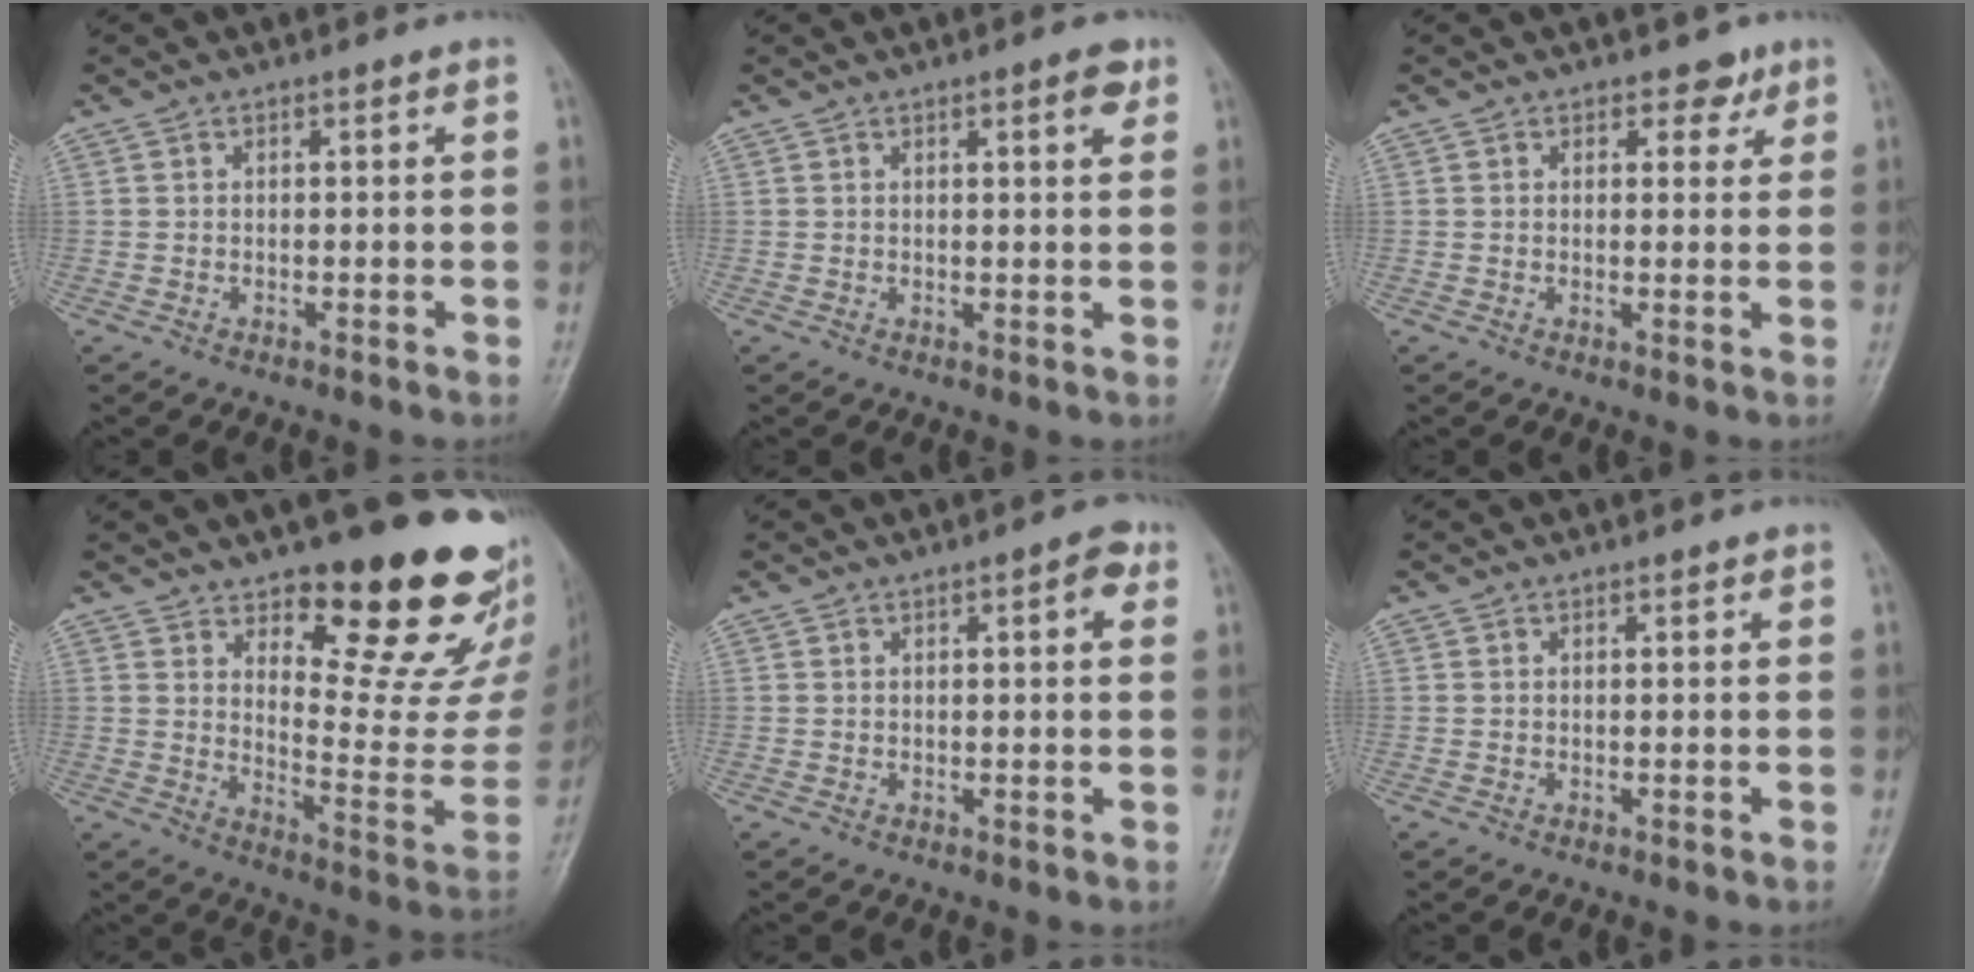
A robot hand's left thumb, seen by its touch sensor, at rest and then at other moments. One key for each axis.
{"total": 3.1, "fx": 1.7, "fy": 0.8, "fz": 2.5, "tx": -0.028, "ty": -0.006, "tz": 0.020}
{"total": 2.8, "fx": 1.8, "fy": 1.9, "fz": 1.0, "tx": 0.010, "ty": -0.008, "tz": 0.021}
{"total": 21.3, "fx": 14.5, "fy": 7.0, "fz": 14.0, "tx": -0.132, "ty": -0.121, "tz": 0.201}
{"total": 3.0, "fx": 1.1, "fy": 1.0, "fz": 2.6, "tx": -0.029, "ty": 0.002, "tz": 0.009}
{"total": 0.0}